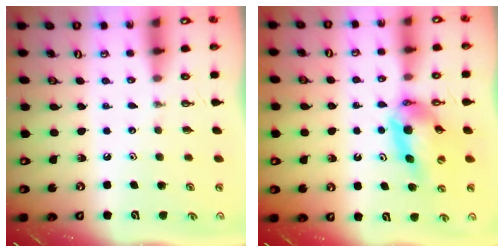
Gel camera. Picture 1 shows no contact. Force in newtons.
{"total": 10.6, "press": 10.5, "slide": 0.9}